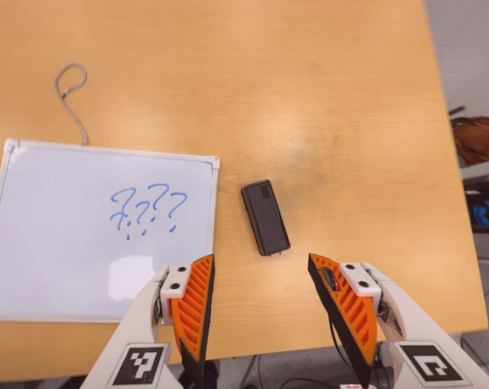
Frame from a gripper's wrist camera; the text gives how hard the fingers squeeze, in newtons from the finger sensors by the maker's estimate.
{"total": 0.0}